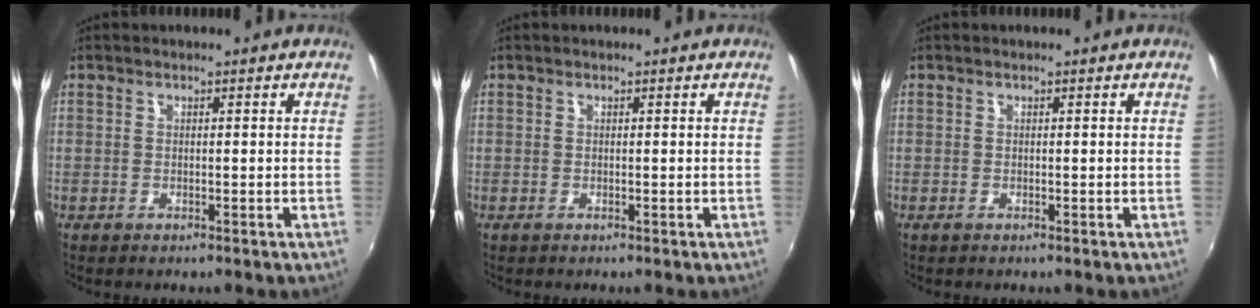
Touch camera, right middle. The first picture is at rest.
{"total": 0.0}
{"total": 0.0}